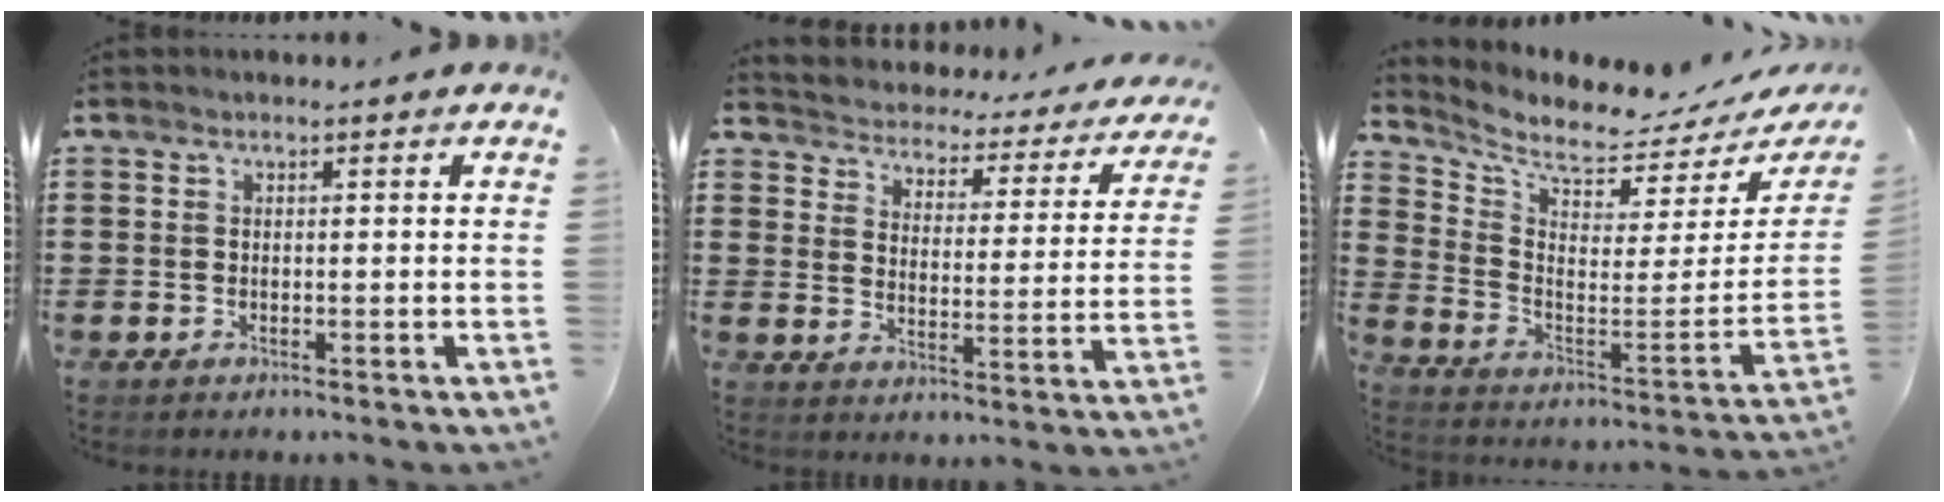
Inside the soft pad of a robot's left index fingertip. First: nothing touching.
{"total": 2.2, "force": [2.2, 0.1, -0.3], "torque": [-0.016, -0.031, 0.026]}
{"total": 5.4, "force": [5.1, 0.3, 1.9], "torque": [-0.070, -0.063, 0.082]}